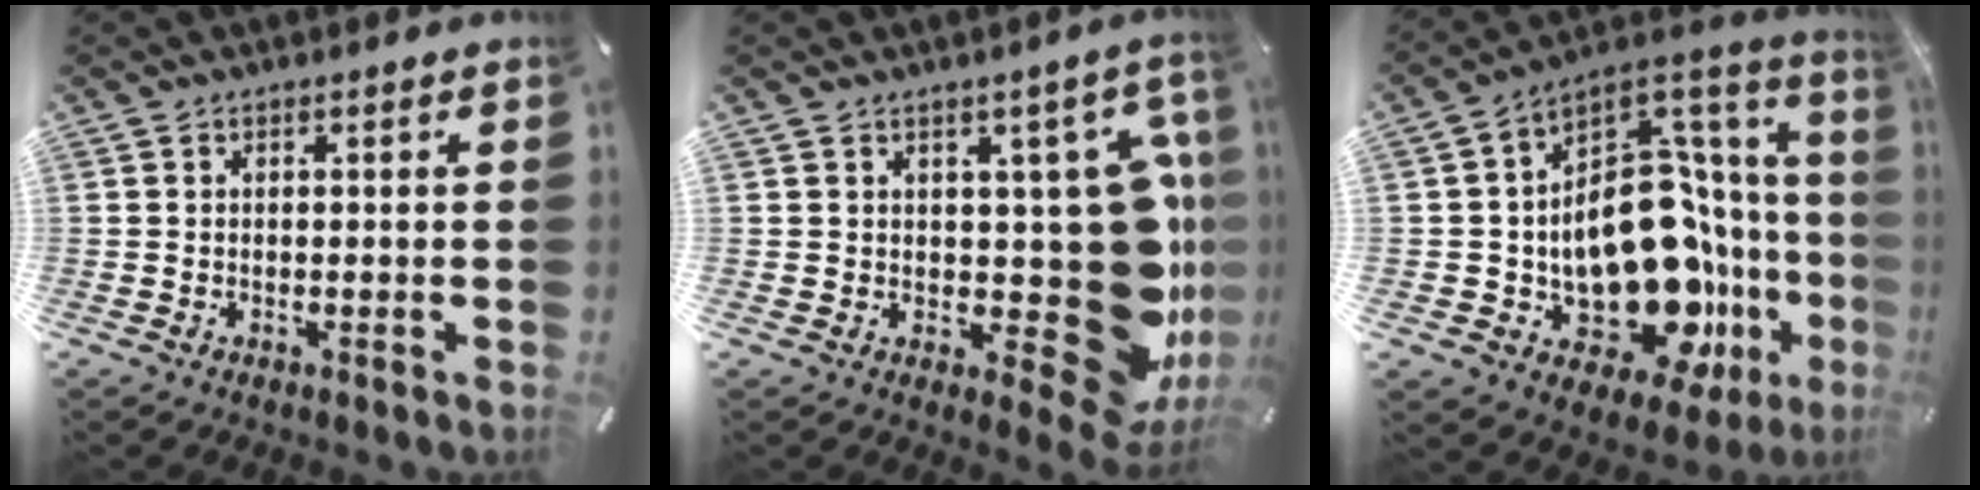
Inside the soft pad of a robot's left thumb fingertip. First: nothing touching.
{"total": 25.2, "force": [0.0, 13.0, 21.6], "torque": [-0.255, -0.036, 0.029]}
{"total": 24.7, "force": [-6.7, 15.0, 18.4], "torque": [-0.303, -0.051, -0.073]}